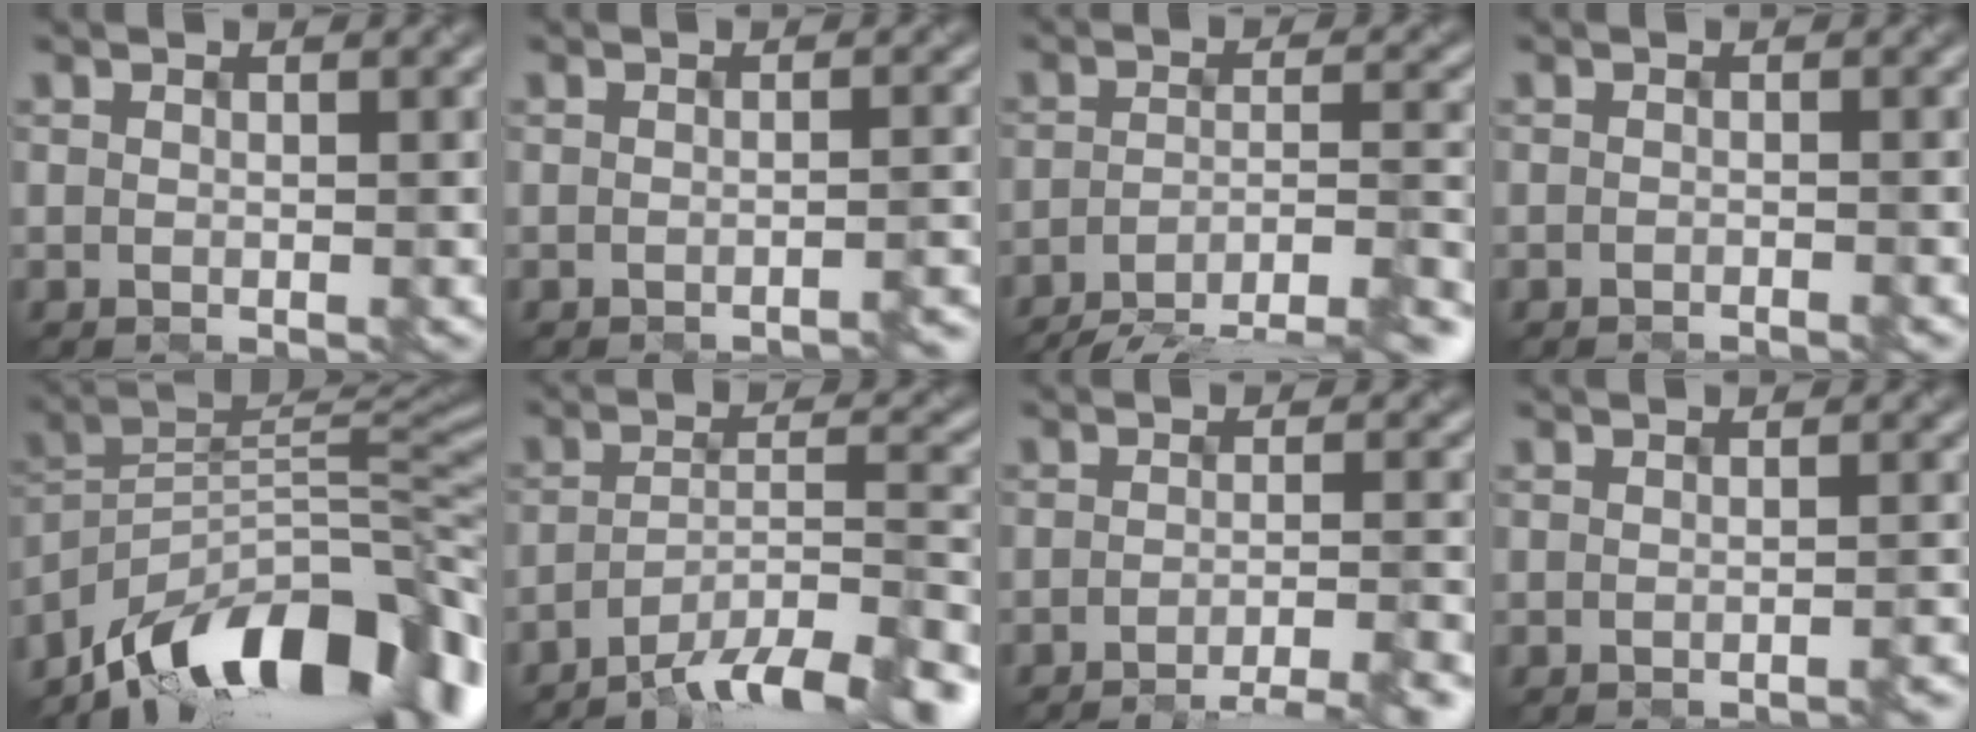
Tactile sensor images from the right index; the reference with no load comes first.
{"total": 1.7, "force": [-1.3, 0.3, 1.1], "torque": [-0.007, 0.001, -0.023]}
{"total": 9.1, "force": [-7.3, 1.8, 5.1], "torque": [-0.073, -0.003, -0.105]}
{"total": 0.7, "force": [-0.7, -0.1, 0.0], "torque": [0.003, -0.001, -0.013]}
{"total": 13.8, "force": [-10.0, 5.2, 8.0], "torque": [-0.139, 0.022, -0.172]}
{"total": 8.8, "force": [-6.8, 1.6, 5.3], "torque": [-0.086, 0.004, -0.113]}
{"total": 5.0, "force": [-3.7, 0.5, 3.3], "torque": [-0.043, 0.003, -0.053]}
{"total": 1.4, "force": [-0.8, 0.3, 1.1], "torque": [-0.007, 0.001, -0.011]}